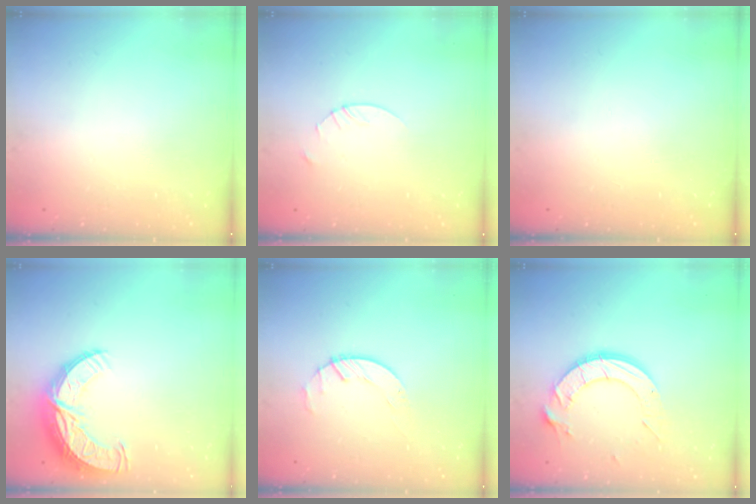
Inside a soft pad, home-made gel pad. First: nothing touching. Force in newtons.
{"total": 1.4, "press": 1.4, "slide": 0.2}
{"total": 0.0}
{"total": 11.7, "press": 11.7, "slide": 0.9}
{"total": 1.7, "press": 1.7, "slide": 0.3}
{"total": 12.9, "press": 12.8, "slide": 1.4}